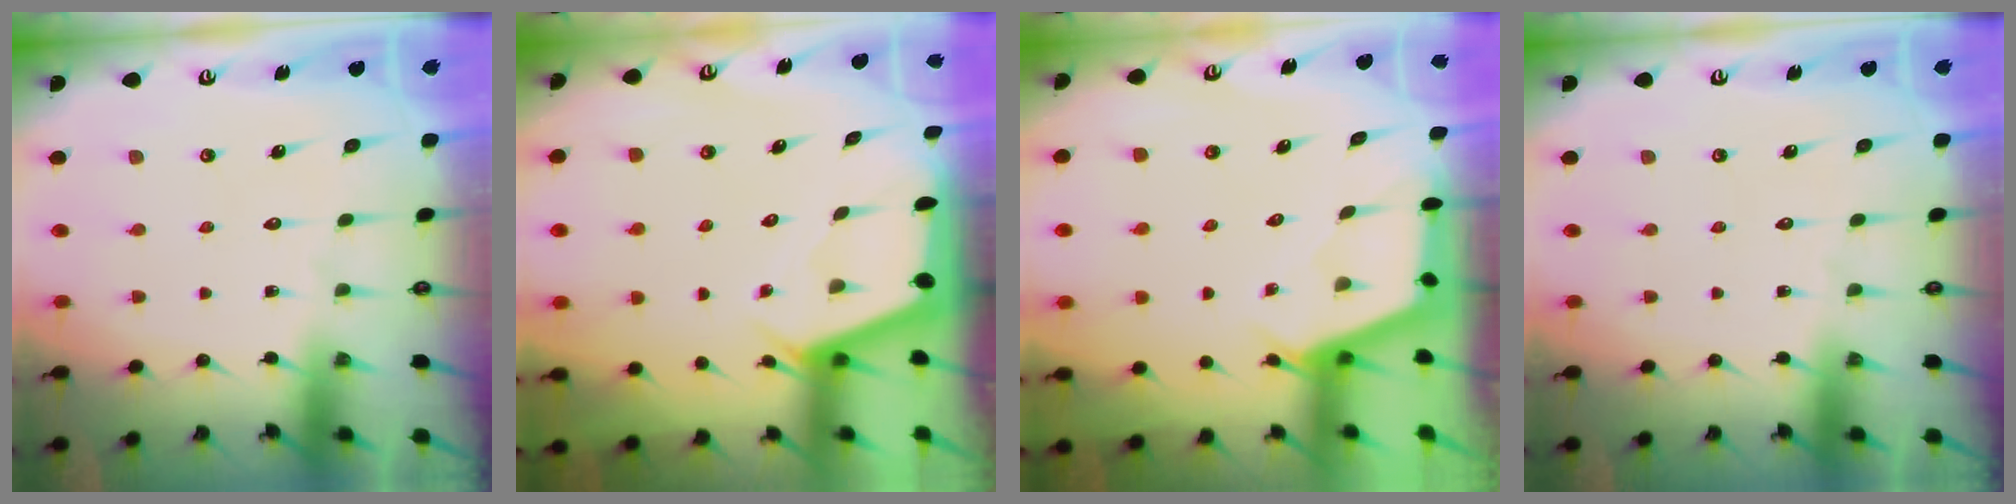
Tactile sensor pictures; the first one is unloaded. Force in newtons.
{"total": 2.5, "press": 2.5, "slide": 0.3}
{"total": 2.6, "press": 2.6, "slide": 0.4}
{"total": 0.0}